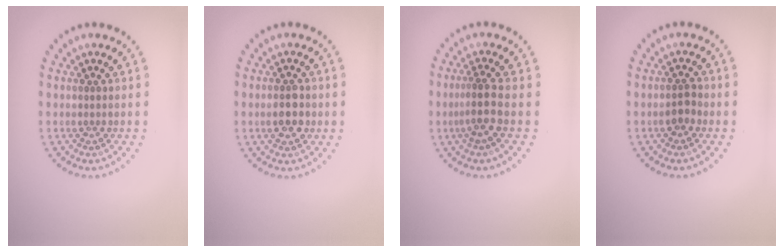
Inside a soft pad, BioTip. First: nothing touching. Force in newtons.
{"total": 3.1, "press": 3.0, "slide": 0.2}
{"total": 2.5, "press": 1.9, "slide": 1.6}
{"total": 1.5, "press": 1.5, "slide": 0.3}